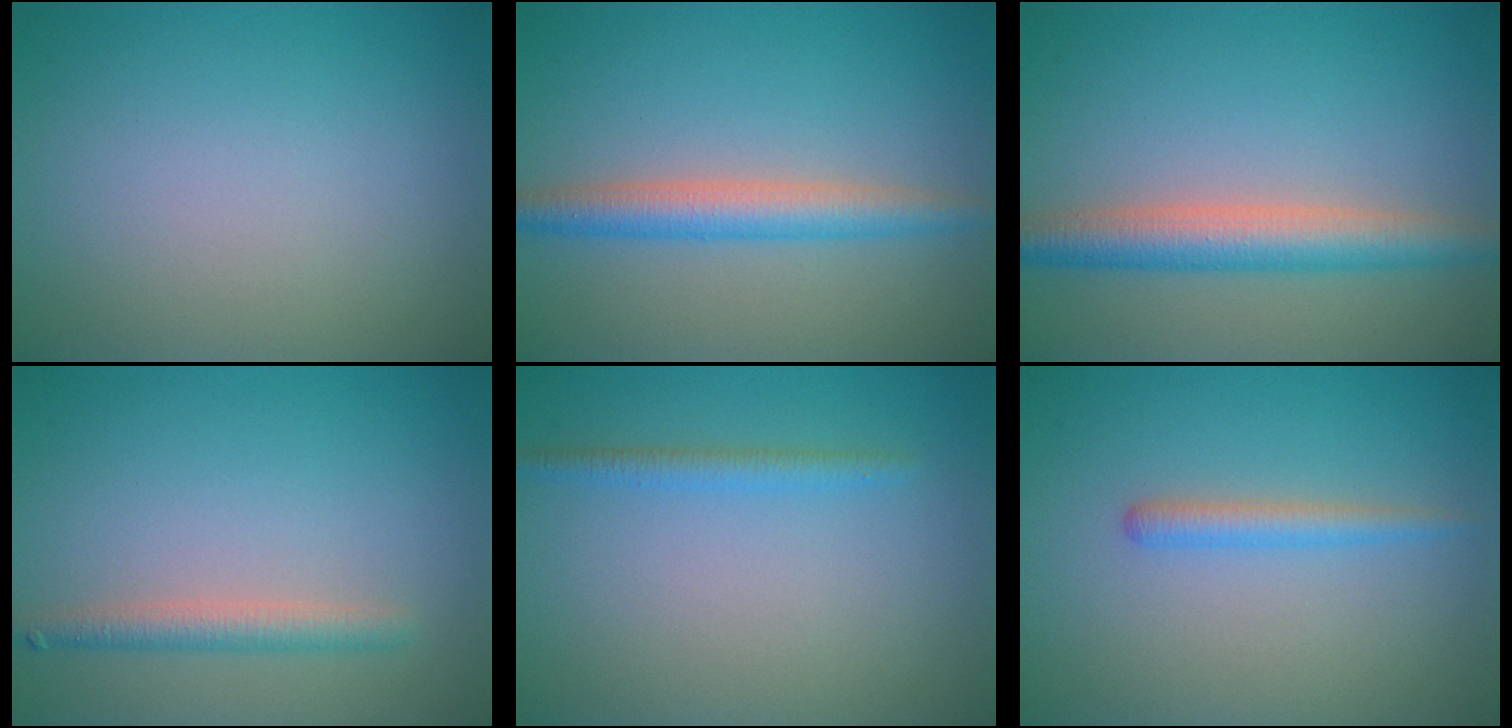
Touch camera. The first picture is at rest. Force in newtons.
{"total": 3.6, "press": 3.6, "slide": 0.1}
{"total": 4.8, "press": 4.8, "slide": 0.2}
{"total": 2.3, "press": 2.3, "slide": 0.1}
{"total": 1.5, "press": 1.5, "slide": 0.2}
{"total": 1.7, "press": 1.7, "slide": 0.2}